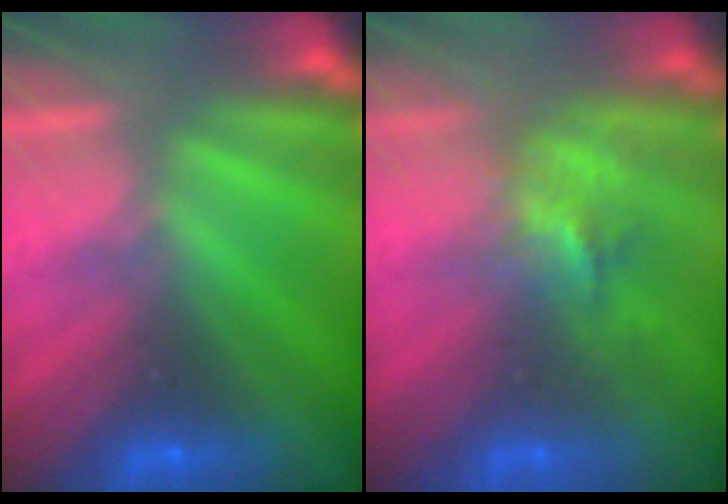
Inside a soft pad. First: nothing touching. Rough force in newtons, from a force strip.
{"total": 2.8}